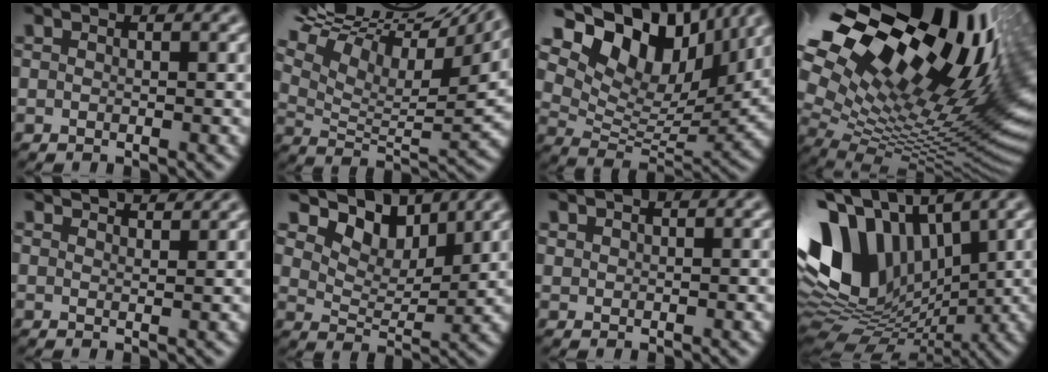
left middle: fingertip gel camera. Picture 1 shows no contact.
{"total": 17.6, "force": [11.4, 6.6, 11.7], "torque": [-0.209, 0.075, 0.187]}
{"total": 13.5, "force": [7.6, 7.3, 8.4], "torque": [-0.161, 0.021, 0.134]}
{"total": 22.0, "force": [9.5, 9.5, 17.4], "torque": [-0.271, 0.027, 0.176]}
{"total": 2.8, "force": [2.6, 0.4, 0.9], "torque": [-0.002, 0.004, 0.026]}
{"total": 5.8, "force": [4.7, 2.5, 2.5], "torque": [-0.044, -0.002, 0.069]}
{"total": 0.7, "force": [0.5, 0.4, 0.0], "torque": [-0.001, -0.002, 0.015]}
{"total": 14.6, "force": [2.6, 9.6, 10.8], "torque": [-0.250, 0.006, 0.049]}